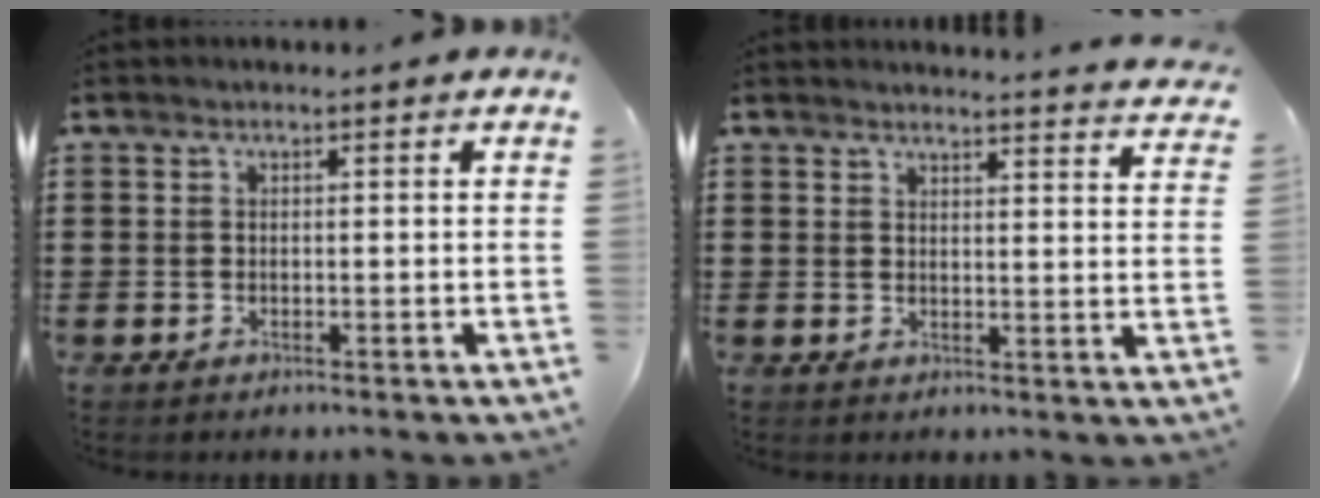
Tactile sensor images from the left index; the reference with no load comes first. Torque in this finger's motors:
{"motor_torque": [-1.02, -1.12, 0.03, -0.03]}